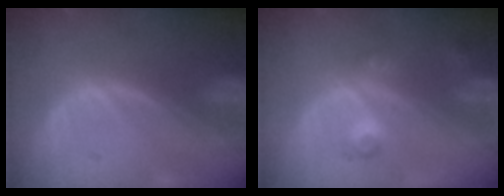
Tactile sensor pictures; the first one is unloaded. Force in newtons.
{"total": 3.8, "press": 3.4, "slide": 1.6}